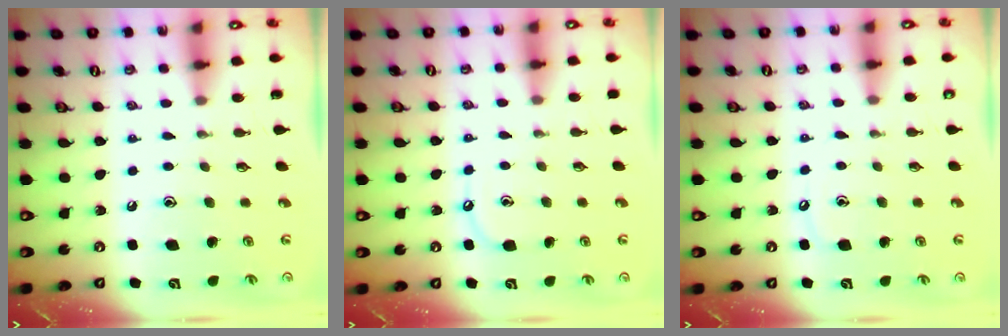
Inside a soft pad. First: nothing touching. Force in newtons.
{"total": 5.3, "press": 5.3, "slide": 0.5}
{"total": 3.5, "press": 3.4, "slide": 0.5}